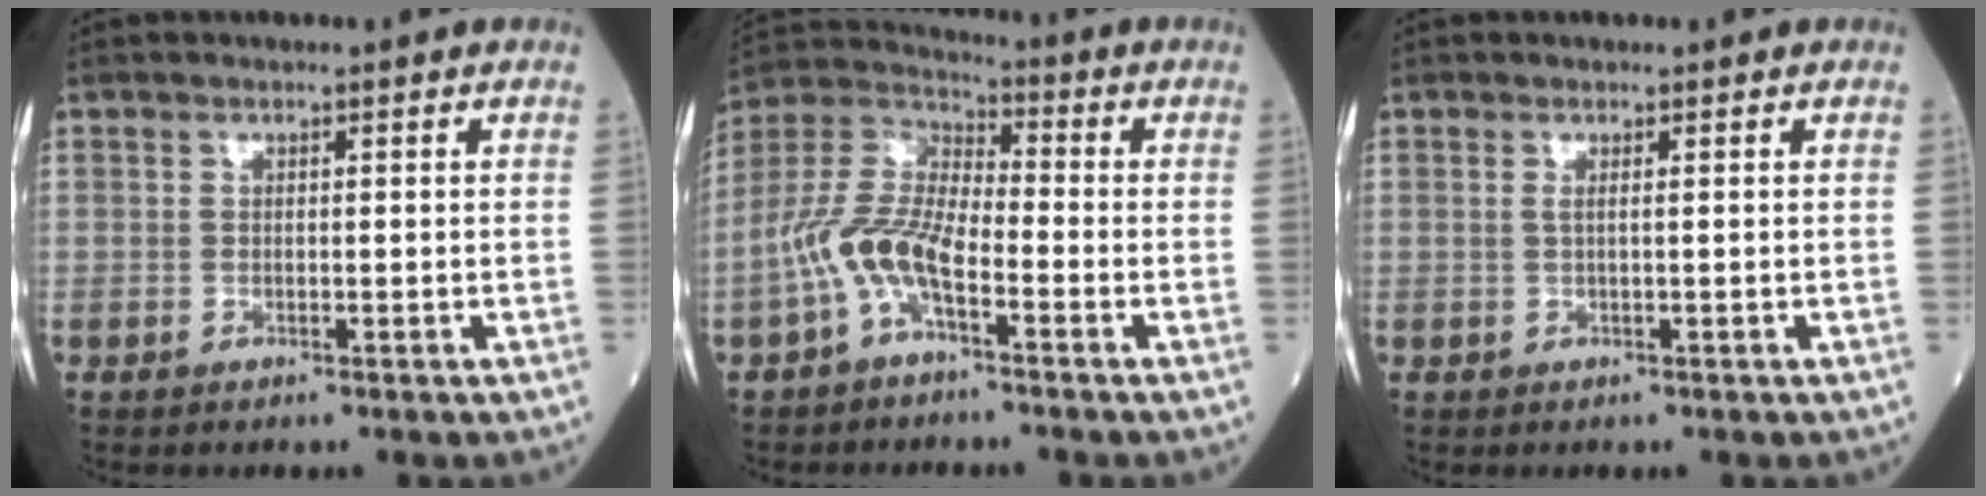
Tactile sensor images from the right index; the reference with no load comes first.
{"total": 9.8, "force": [-4.1, 3.8, 8.1], "torque": [-0.187, 0.019, -0.086]}
{"total": 0.7, "force": [0.1, -0.2, 0.7], "torque": [-0.020, -0.001, 0.000]}